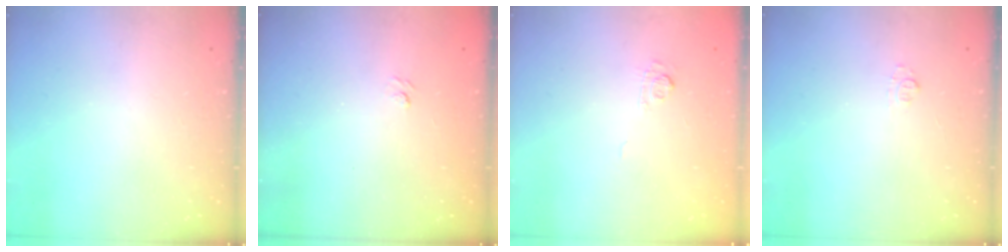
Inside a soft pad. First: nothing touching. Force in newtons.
{"total": 1.9, "press": 1.7, "slide": 0.9}
{"total": 4.6, "press": 4.4, "slide": 1.1}
{"total": 3.8, "press": 3.8, "slide": 0.5}